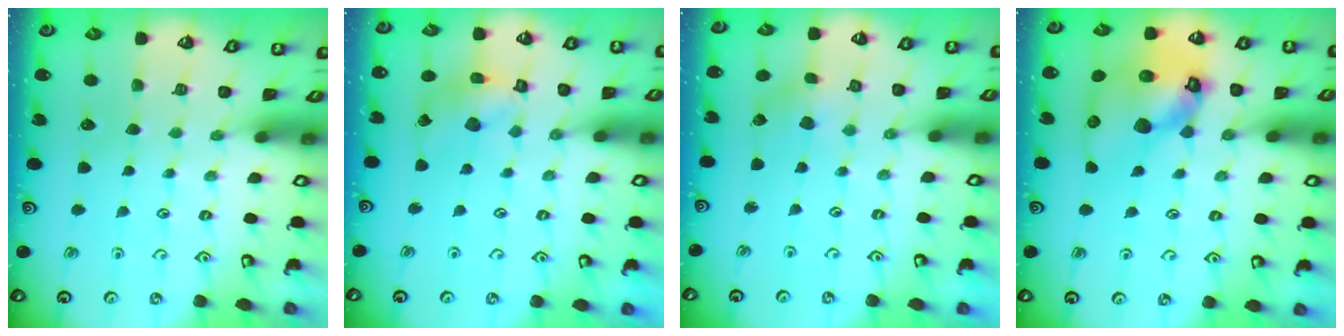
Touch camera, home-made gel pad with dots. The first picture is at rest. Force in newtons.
{"total": 9.6, "press": 9.5, "slide": 1.1}
{"total": 1.7, "press": 1.7, "slide": 0.3}
{"total": 17.7, "press": 17.5, "slide": 2.7}